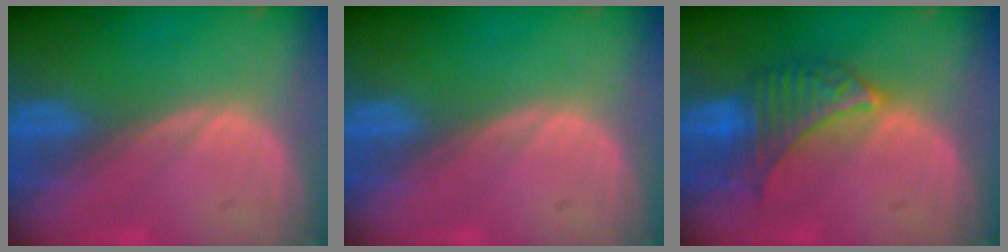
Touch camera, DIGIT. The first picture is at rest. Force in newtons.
{"total": 0.0}
{"total": 6.5, "press": 6.5, "slide": 0.5}